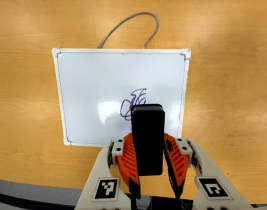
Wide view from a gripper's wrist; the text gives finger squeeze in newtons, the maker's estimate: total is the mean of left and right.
{"total": 8.7, "left": 6.8, "right": 10.6}